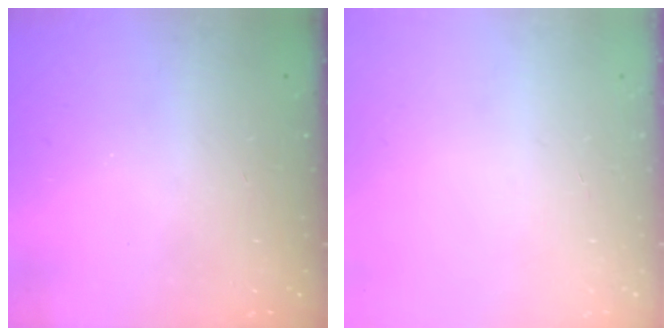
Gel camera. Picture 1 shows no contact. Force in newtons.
{"total": 0.0}